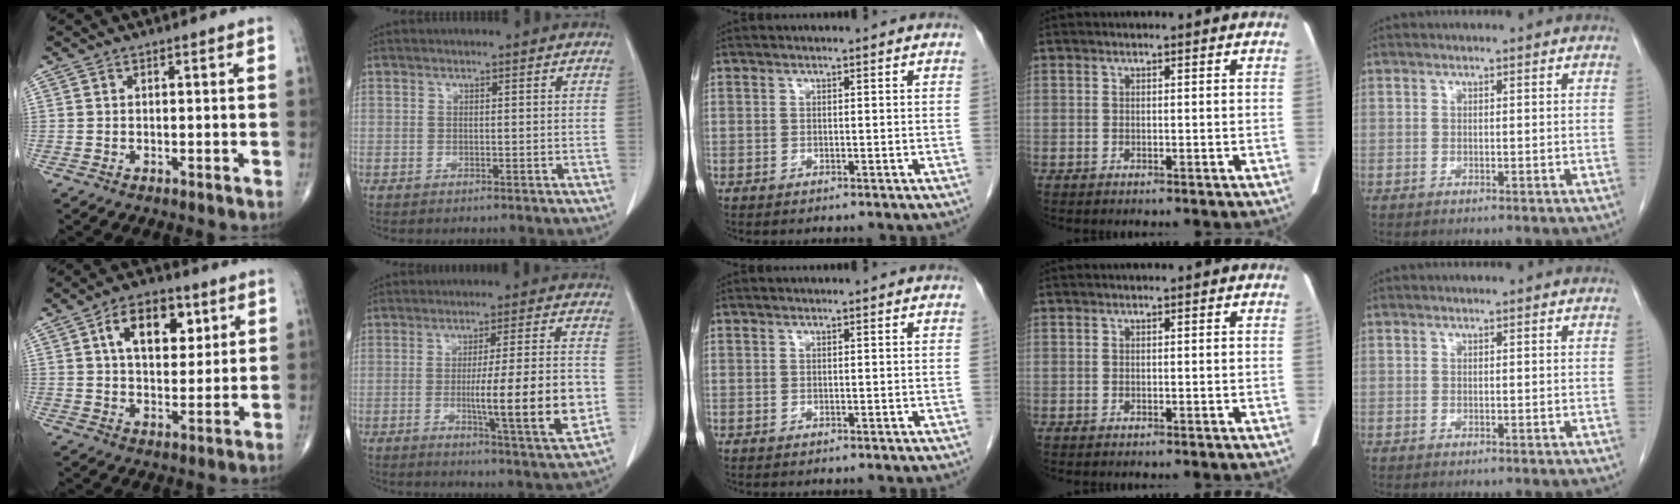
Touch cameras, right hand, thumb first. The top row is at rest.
{"thumb": {"total": 12.1, "force": [4.5, 7.1, 8.8], "torque": [-0.105, -0.009, 0.071]}, "index": {"total": 13.4, "force": [-2.4, -0.1, 13.1], "torque": [-0.201, -0.017, -0.038]}}